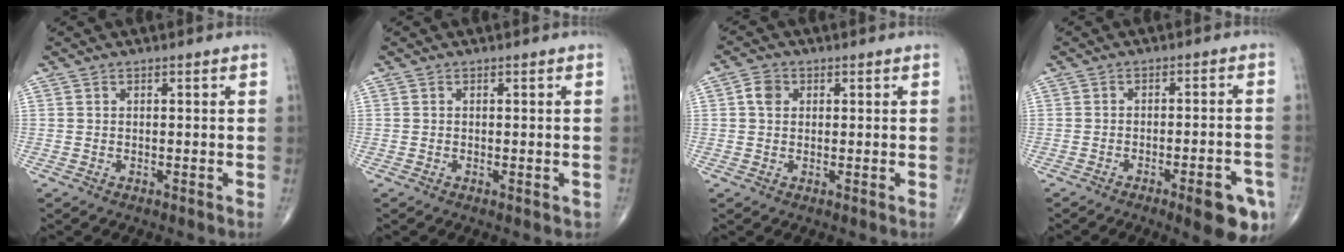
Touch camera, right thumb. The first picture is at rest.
{"total": 0.8, "force": [-0.3, 0.4, 0.6], "torque": [-0.006, -0.001, -0.003]}
{"total": 3.0, "force": [0.7, 2.4, 1.6], "torque": [-0.024, 0.004, 0.008]}
{"total": 9.3, "force": [-4.8, 2.3, 7.6], "torque": [-0.084, 0.019, -0.057]}